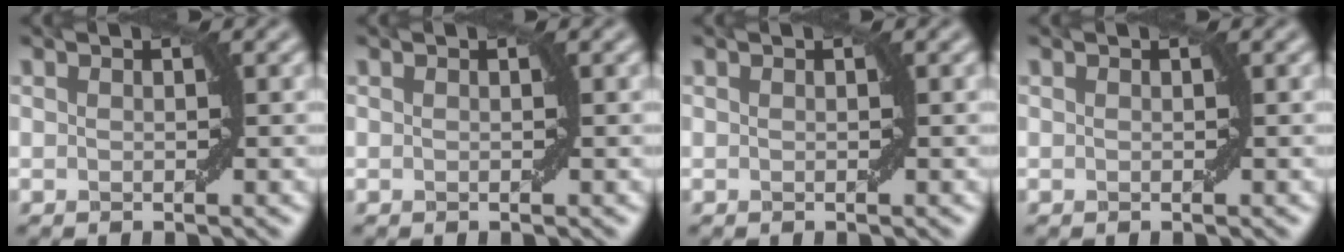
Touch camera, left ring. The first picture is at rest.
{"total": 0.0}
{"total": 0.0}
{"total": 0.0}